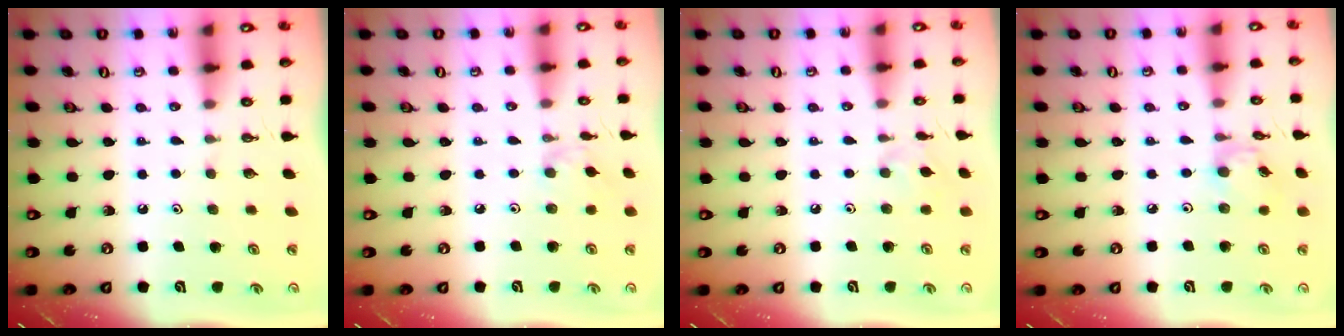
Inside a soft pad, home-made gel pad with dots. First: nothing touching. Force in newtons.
{"total": 1.8, "press": 1.8, "slide": 0.3}
{"total": 7.2, "press": 7.2, "slide": 0.8}
{"total": 6.0, "press": 6.0, "slide": 0.3}